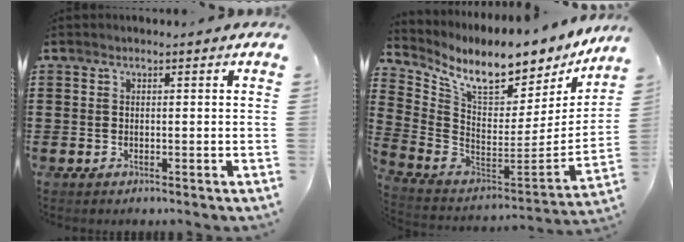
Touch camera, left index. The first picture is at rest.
{"total": 9.0, "force": [7.4, 2.0, 4.7], "torque": [-0.113, -0.069, 0.122]}